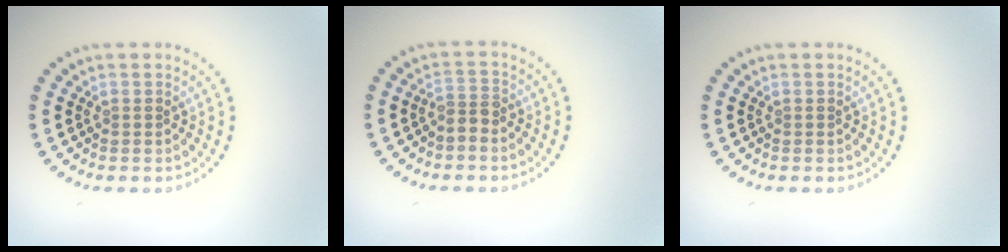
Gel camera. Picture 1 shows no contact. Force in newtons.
{"total": 1.9, "press": 1.3, "slide": 1.3}
{"total": 0.0}